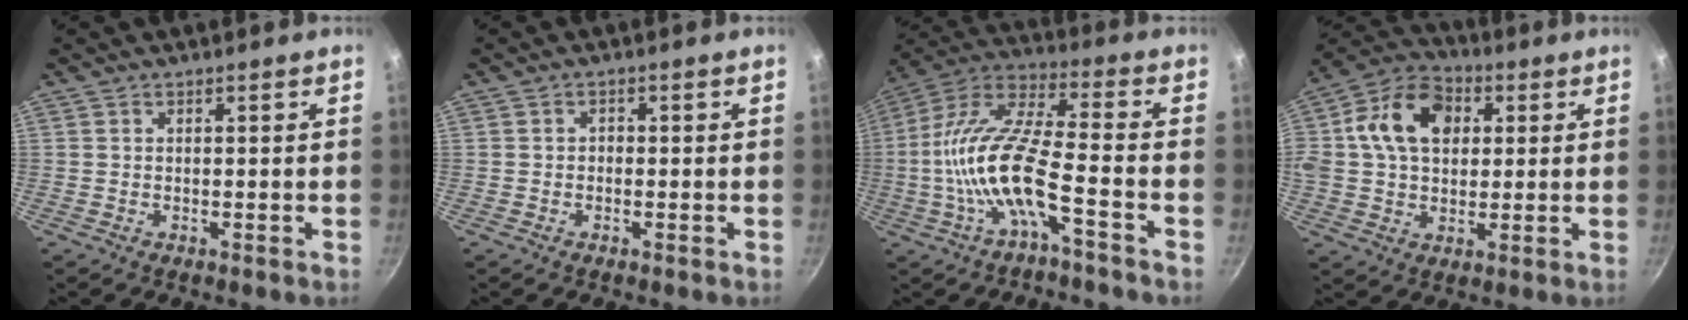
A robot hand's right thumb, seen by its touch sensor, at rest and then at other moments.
{"total": 0.9, "force": [-0.4, 0.8, 0.4], "torque": [-0.004, 0.004, -0.007]}
{"total": 15.2, "force": [-4.9, 4.0, 13.8], "torque": [-0.270, 0.045, -0.105]}
{"total": 16.8, "force": [3.5, 12.3, 10.9], "torque": [-0.177, 0.025, 0.040]}